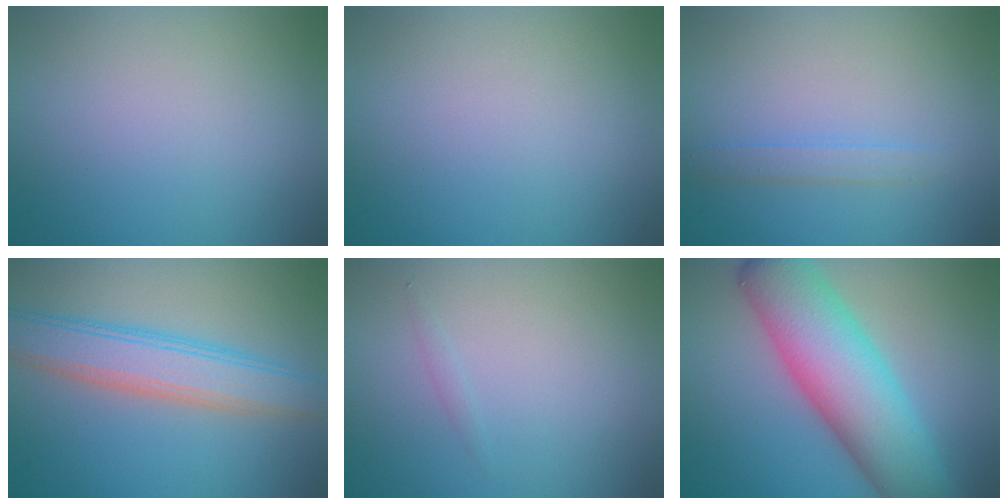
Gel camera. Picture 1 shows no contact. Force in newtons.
{"total": 0.0}
{"total": 1.4, "press": 1.4, "slide": 0.0}
{"total": 5.9, "press": 5.8, "slide": 0.4}
{"total": 0.5, "press": 0.5, "slide": 0.0}
{"total": 11.1, "press": 11.1, "slide": 0.3}